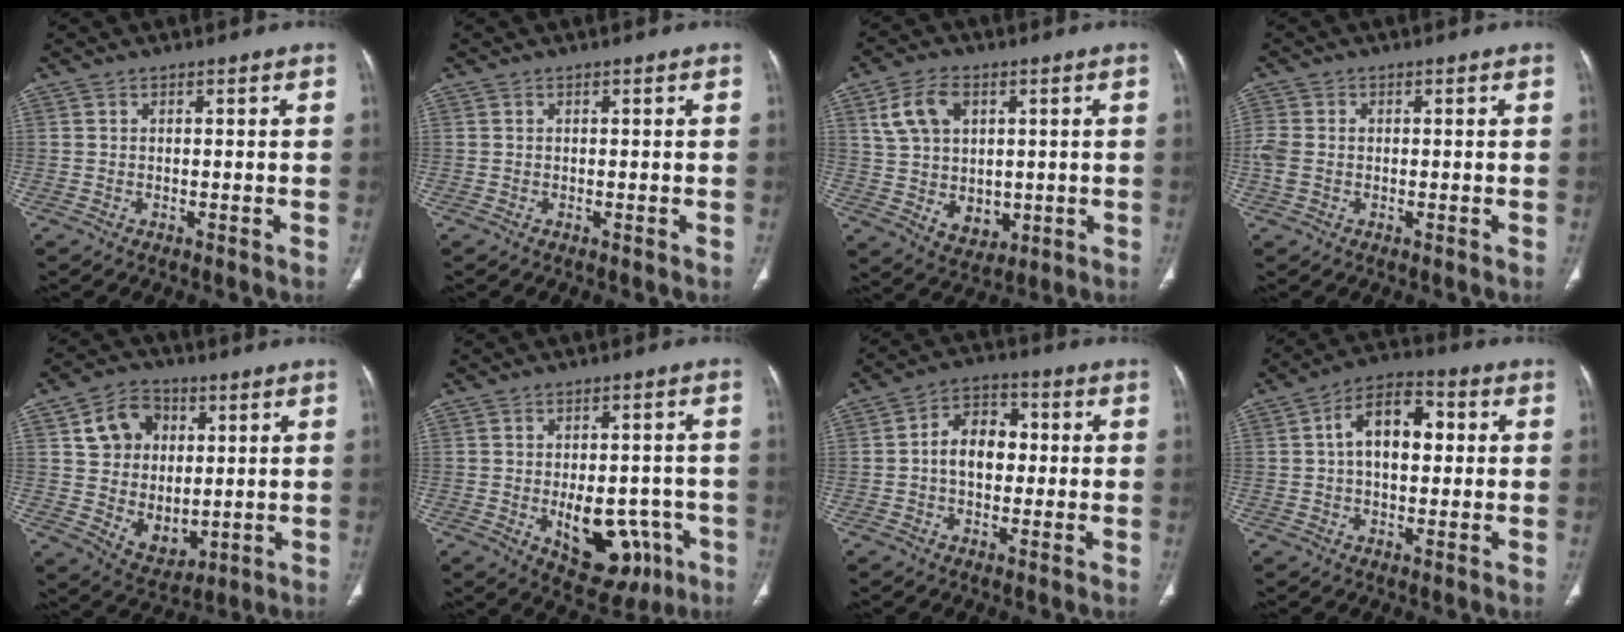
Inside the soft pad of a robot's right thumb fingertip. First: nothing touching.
{"total": 0.0}
{"total": 11.9, "force": [2.6, 8.8, 7.6], "torque": [-0.106, -0.007, 0.063]}
{"total": 3.5, "force": [-0.3, 2.6, 2.3], "torque": [-0.071, 0.006, -0.007]}
{"total": 13.6, "force": [3.2, 11.2, 7.1], "torque": [-0.068, -0.014, 0.068]}
{"total": 13.4, "force": [-4.2, 8.2, 9.8], "torque": [-0.096, 0.018, -0.039]}
{"total": 8.4, "force": [0.0, 5.9, 6.0], "torque": [-0.075, 0.025, -0.010]}
{"total": 11.3, "force": [1.5, 6.8, 8.9], "torque": [-0.127, 0.025, 0.017]}